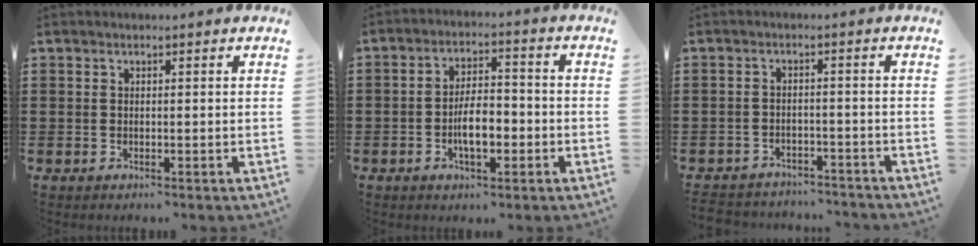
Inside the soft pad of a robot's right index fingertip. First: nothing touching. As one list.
[{"total": 6.6, "force": [-2.1, 2.8, 5.7], "torque": [-0.104, 0.002, -0.042]}, {"total": 2.9, "force": [-2.9, 0.4, -0.1], "torque": [-0.006, -0.001, -0.062]}]